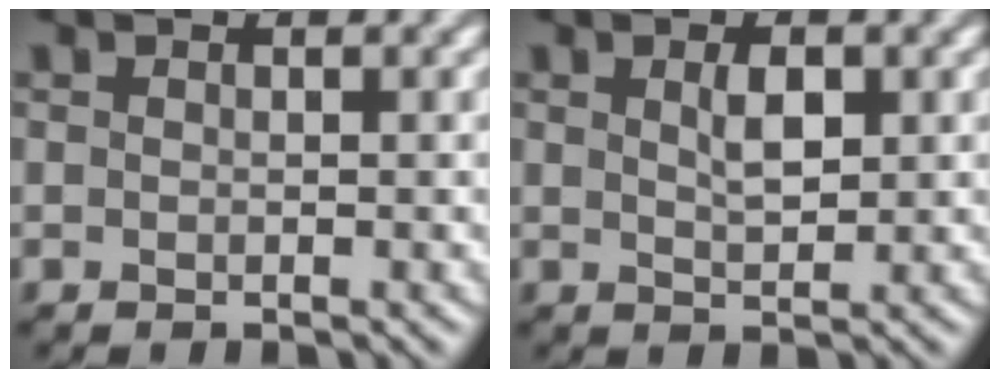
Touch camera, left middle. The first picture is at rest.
{"total": 2.2, "force": [0.7, 0.9, 1.8], "torque": [-0.037, 0.001, 0.015]}